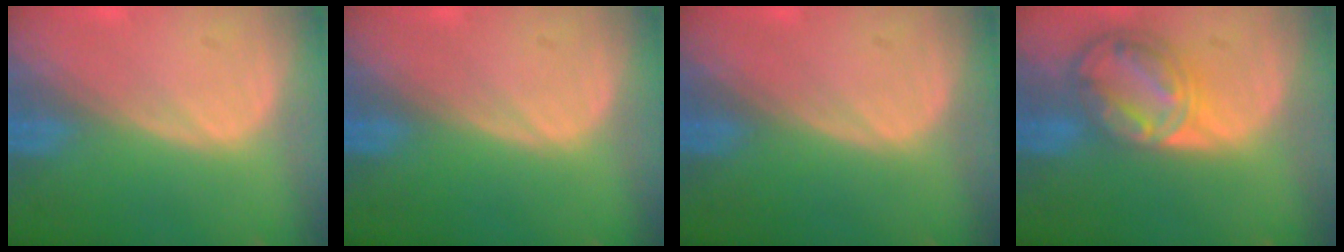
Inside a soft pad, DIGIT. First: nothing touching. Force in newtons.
{"total": 0.0}
{"total": 0.0}
{"total": 8.7, "press": 7.4, "slide": 4.6}